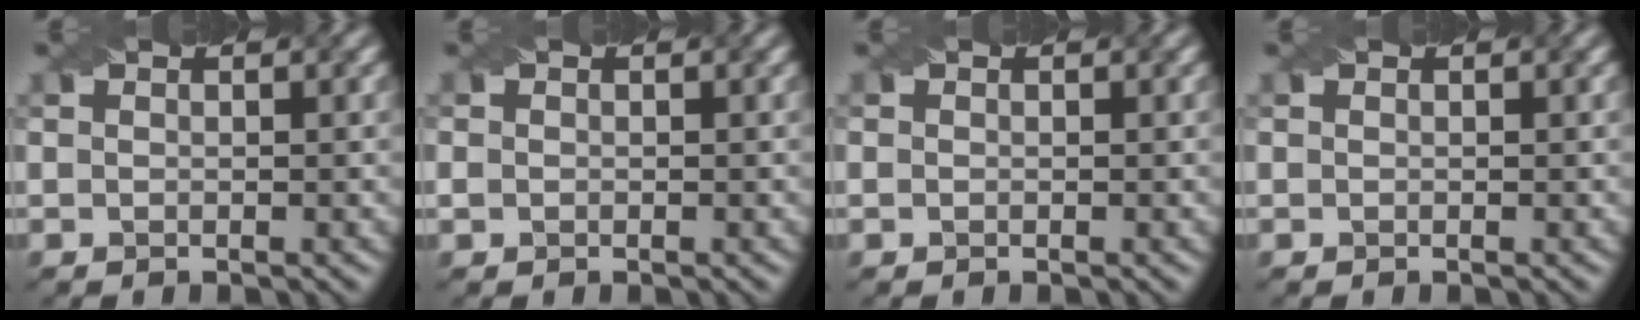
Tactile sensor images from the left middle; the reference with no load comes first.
{"total": 1.4, "force": [-0.8, -0.6, -0.9], "torque": [-0.004, -0.003, 0.014]}
{"total": 0.6, "force": [-0.3, -0.3, -0.4], "torque": [-0.002, -0.005, 0.005]}
{"total": 0.0}